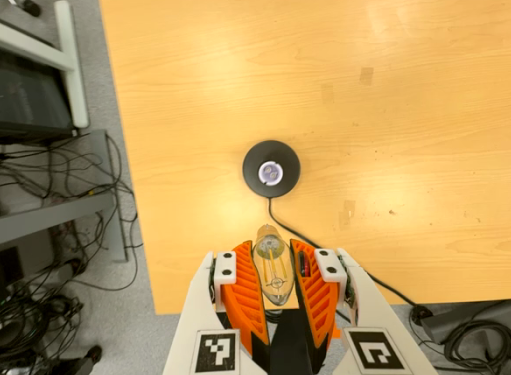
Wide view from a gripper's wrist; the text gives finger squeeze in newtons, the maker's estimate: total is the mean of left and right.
{"total": 20.5, "left": 24.3, "right": 16.8}